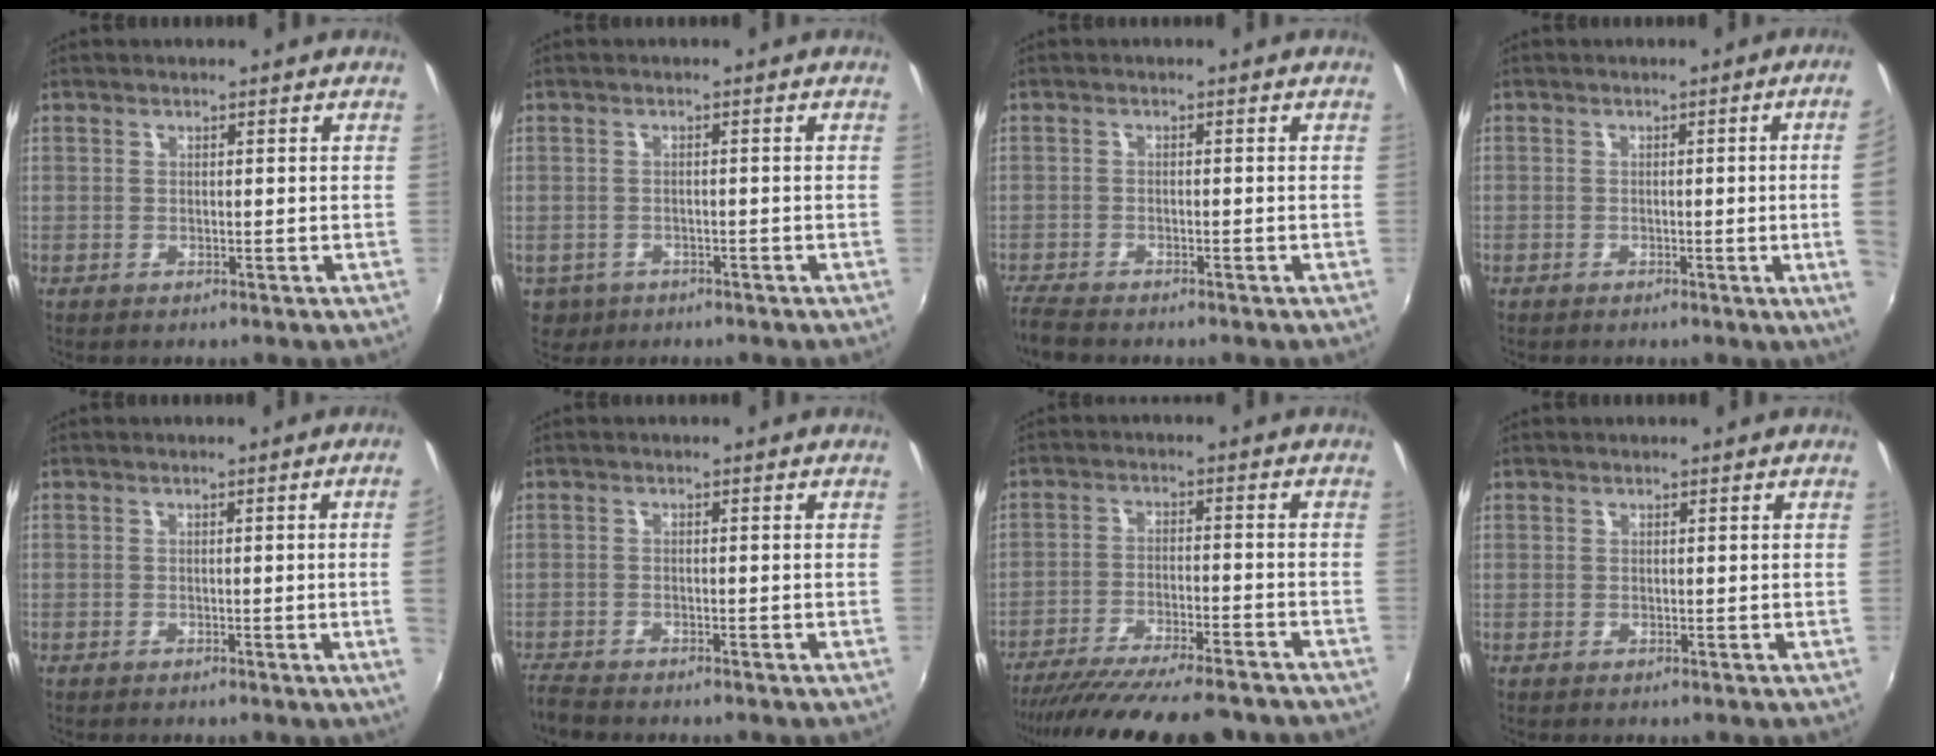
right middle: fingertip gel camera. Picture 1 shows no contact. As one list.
[{"total": 4.9, "force": [-2.1, 4.0, 1.8], "torque": [-0.045, -0.007, -0.026]}, {"total": 4.3, "force": [-4.0, 0.7, 1.4], "torque": [-0.043, -0.019, -0.077]}, {"total": 7.5, "force": [-0.3, -1.5, 7.3], "torque": [-0.086, -0.009, -0.001]}, {"total": 3.4, "force": [-0.1, -1.8, 2.9], "torque": [-0.051, -0.011, 0.006]}, {"total": 3.7, "force": [-3.6, 0.5, 0.9], "torque": [-0.033, -0.017, -0.071]}, {"total": 18.8, "force": [-16.4, 2.9, 8.8], "torque": [-0.170, -0.039, -0.244]}, {"total": 0.0}]